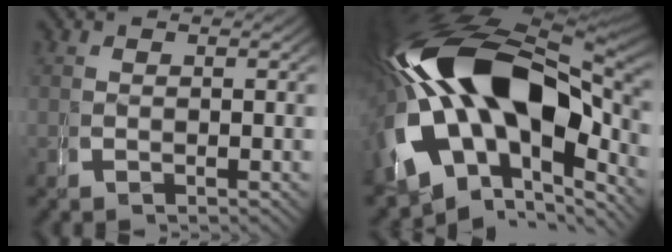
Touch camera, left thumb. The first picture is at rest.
{"total": 24.9, "force": [-0.4, 15.8, 19.2], "torque": [-0.349, -0.045, 0.013]}